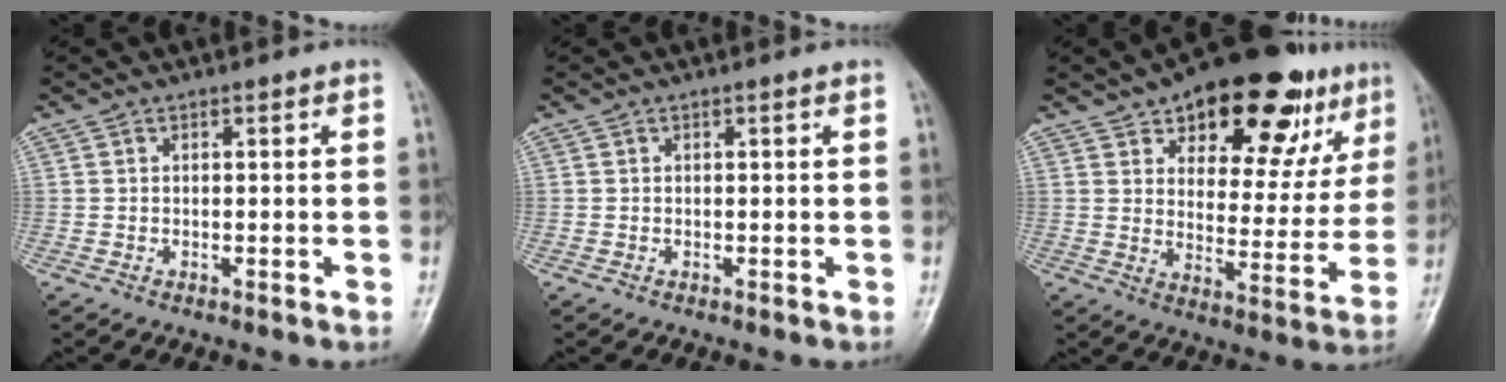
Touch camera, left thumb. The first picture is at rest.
{"total": 0.0}
{"total": 22.8, "force": [13.3, 10.8, 15.1], "torque": [-0.158, -0.027, 0.194]}